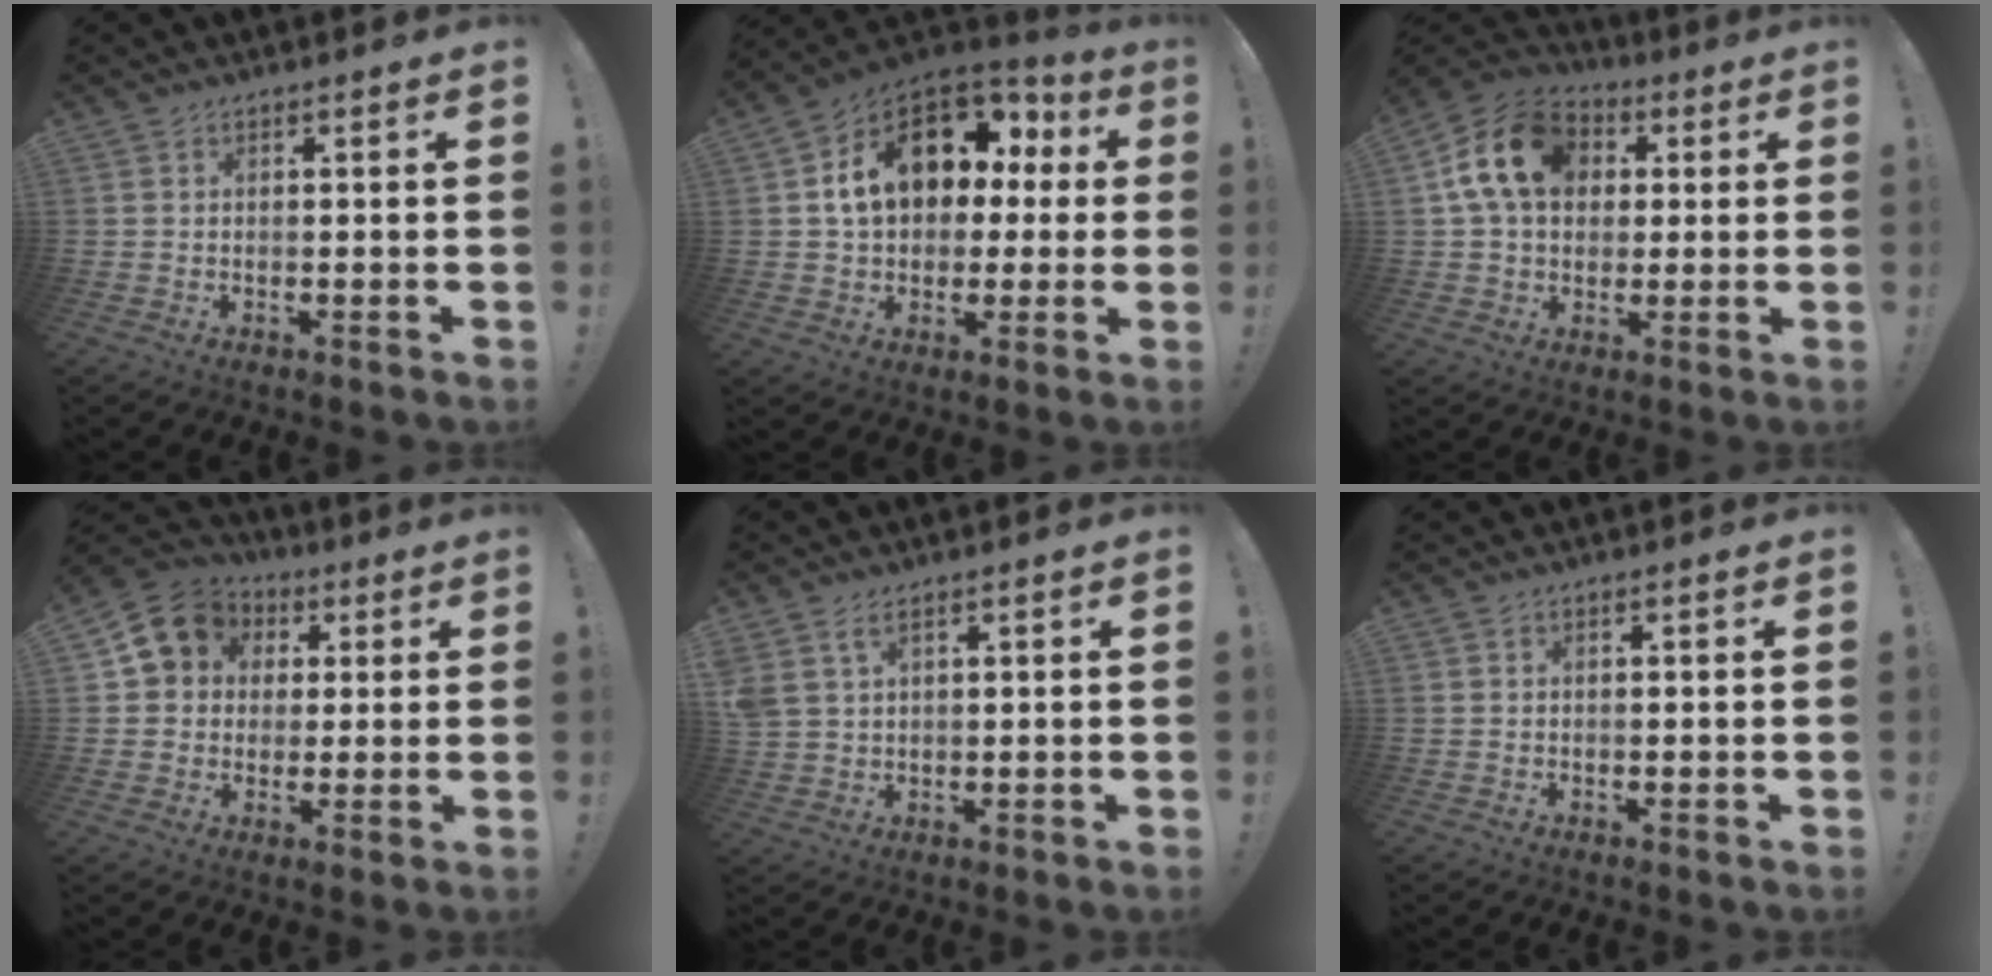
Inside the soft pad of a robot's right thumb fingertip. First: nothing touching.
{"total": 17.3, "force": [5.4, 12.2, 11.1], "torque": [-0.165, -0.012, 0.107]}
{"total": 16.3, "force": [4.2, 12.4, 9.8], "torque": [-0.159, 0.008, 0.084]}
{"total": 11.5, "force": [3.8, 9.9, 4.6], "torque": [-0.057, -0.011, 0.077]}
{"total": 4.2, "force": [2.4, 2.1, 2.7], "torque": [-0.047, -0.008, 0.048]}
{"total": 0.0}